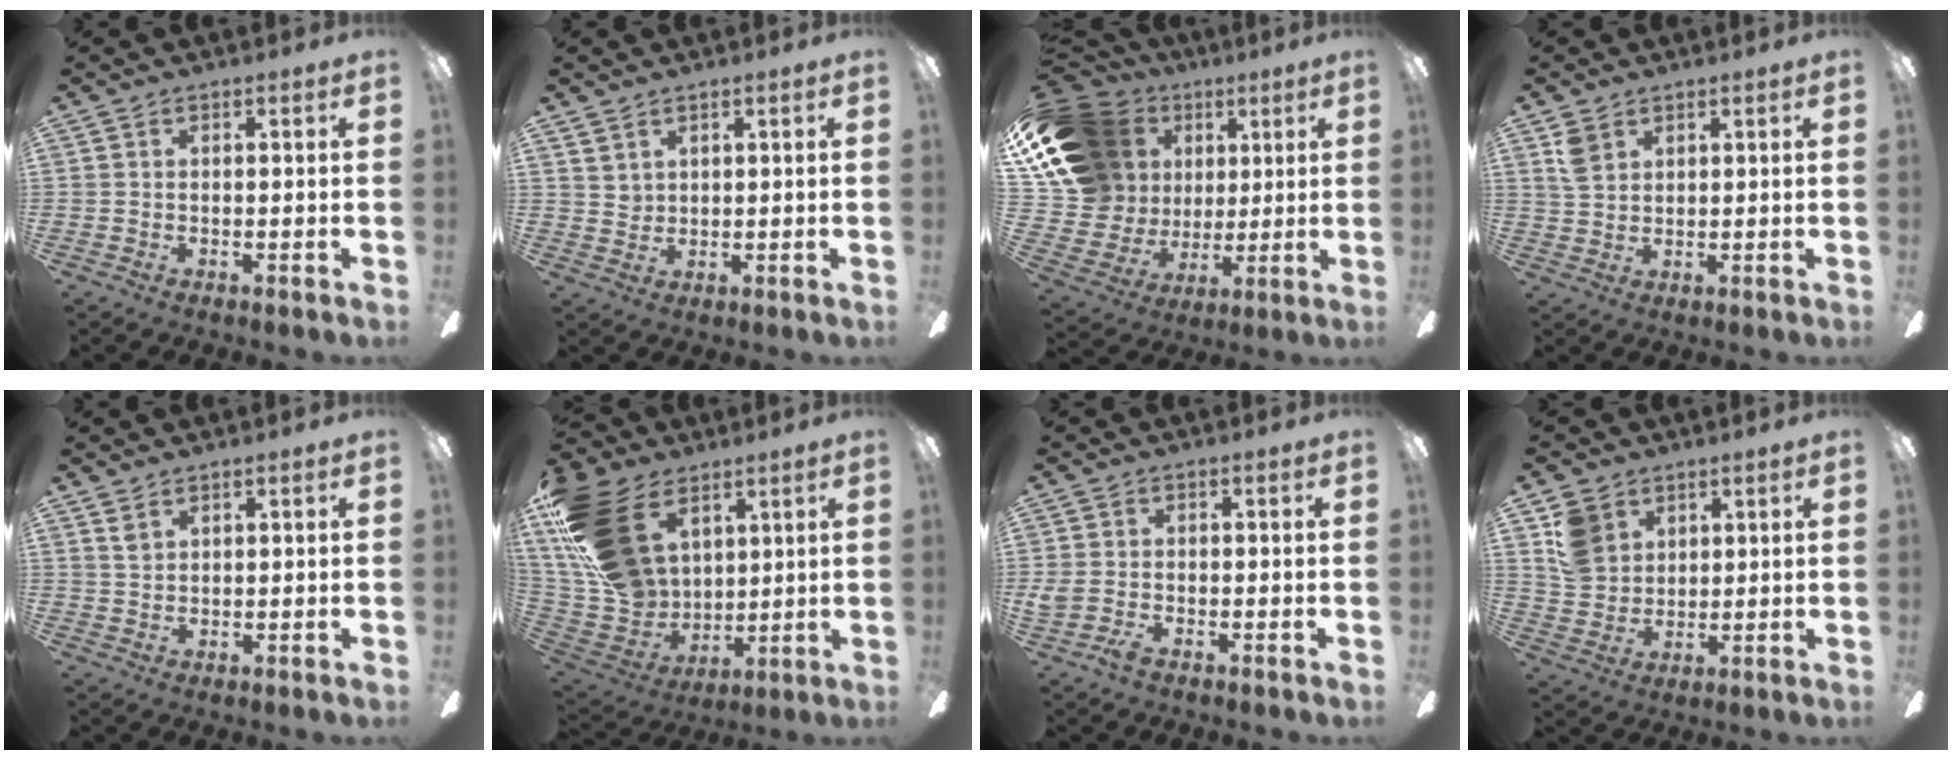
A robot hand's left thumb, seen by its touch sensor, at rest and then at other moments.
{"total": 2.8, "force": [2.1, 1.8, 0.1], "torque": [-0.008, -0.007, 0.041]}
{"total": 20.3, "force": [8.0, 16.1, 9.3], "torque": [-0.209, -0.031, 0.171]}
{"total": 4.1, "force": [2.5, 2.7, 1.8], "torque": [-0.035, -0.003, 0.048]}
{"total": 2.4, "force": [1.7, 1.4, 0.9], "torque": [-0.013, -0.003, 0.030]}
{"total": 24.4, "force": [11.0, 16.1, 14.6], "torque": [-0.330, -0.043, 0.205]}
{"total": 3.0, "force": [-1.7, 1.3, 2.1], "torque": [-0.048, 0.002, -0.031]}
{"total": 8.8, "force": [4.3, 7.0, 3.2], "torque": [-0.059, -0.004, 0.089]}